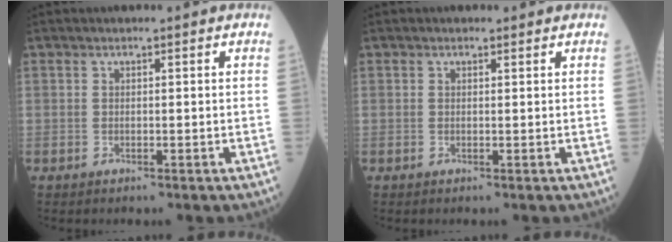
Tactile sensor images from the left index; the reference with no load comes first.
{"total": 0.6, "force": [0.5, 0.3, 0.1], "torque": [-0.008, -0.004, 0.004]}